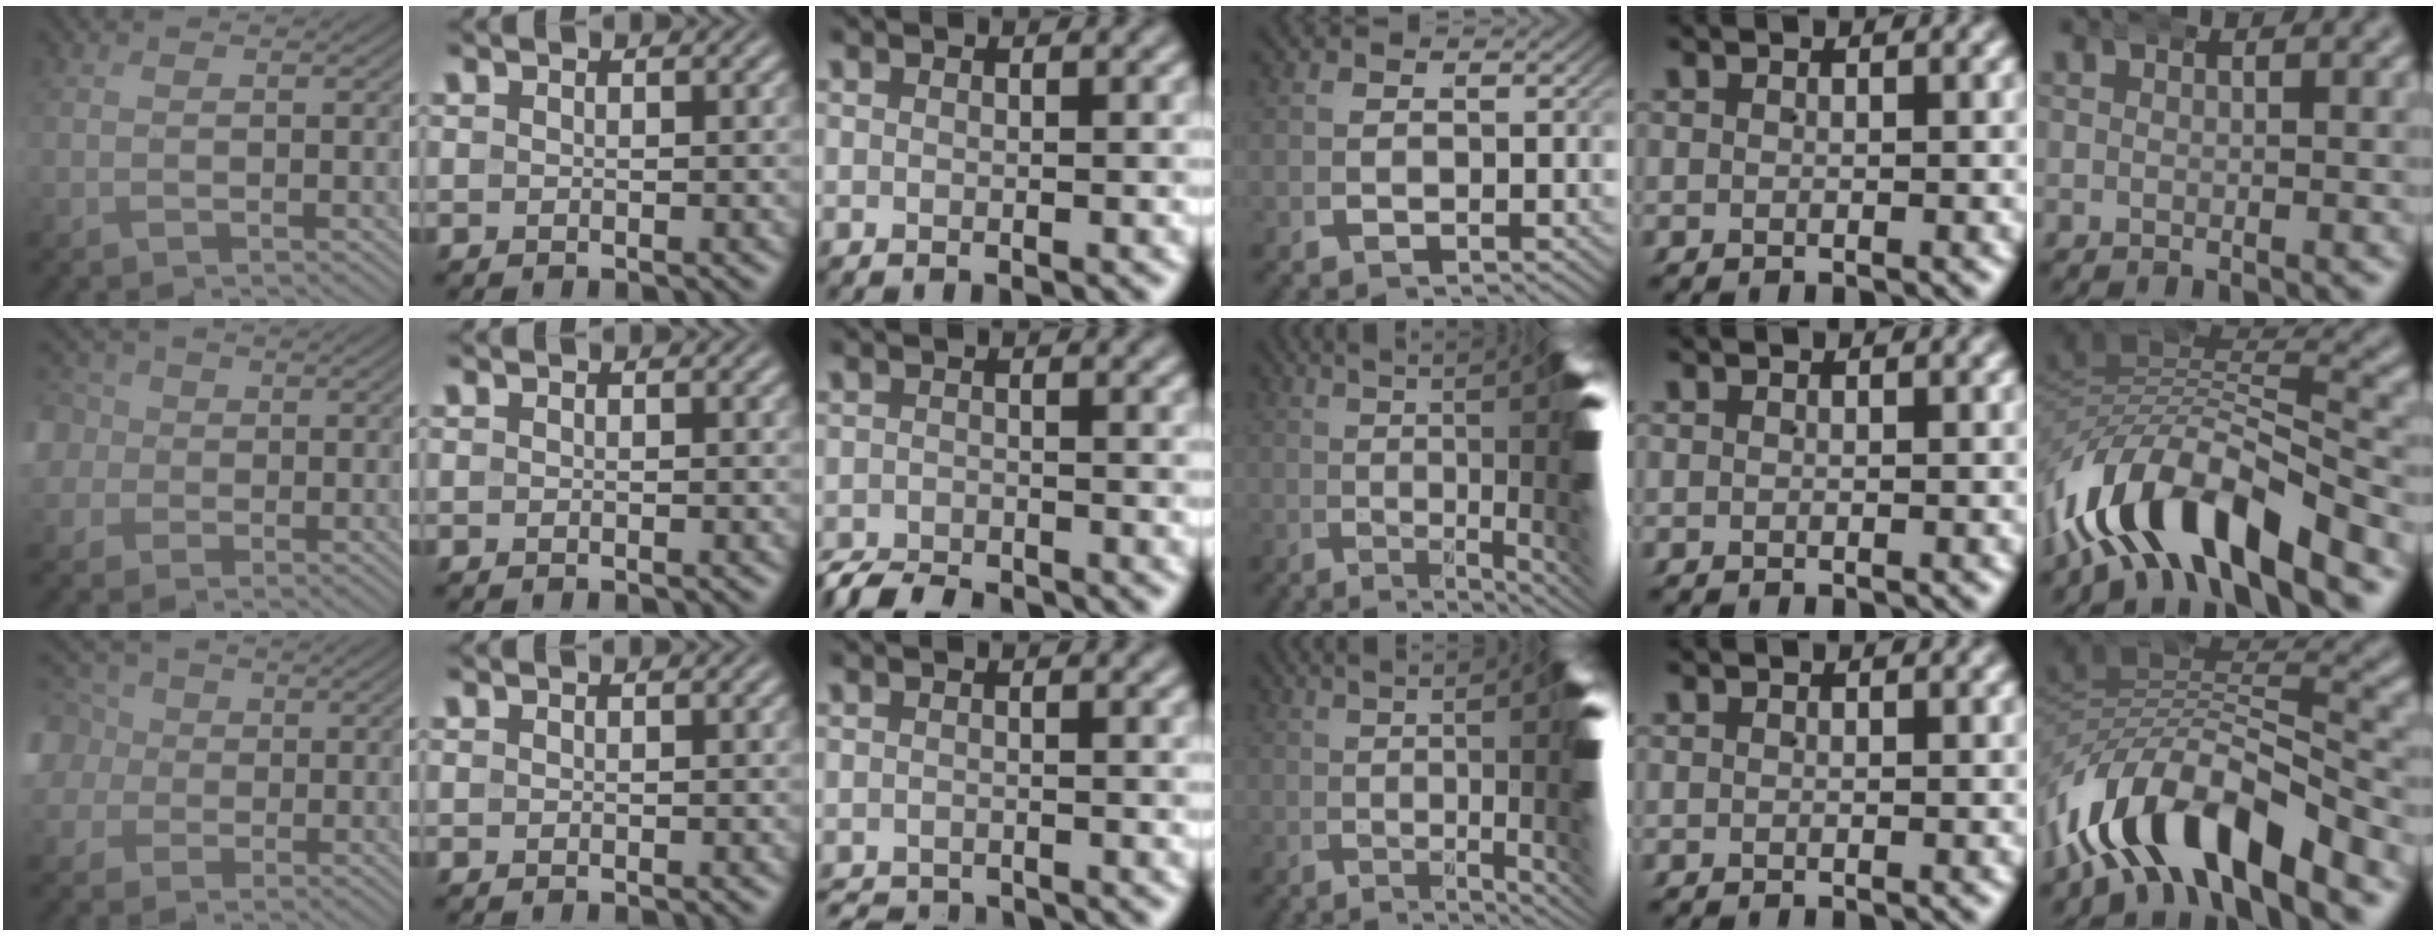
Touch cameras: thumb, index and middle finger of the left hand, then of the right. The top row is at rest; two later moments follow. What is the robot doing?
{"motion": "wrap", "object": "arm wrap"}